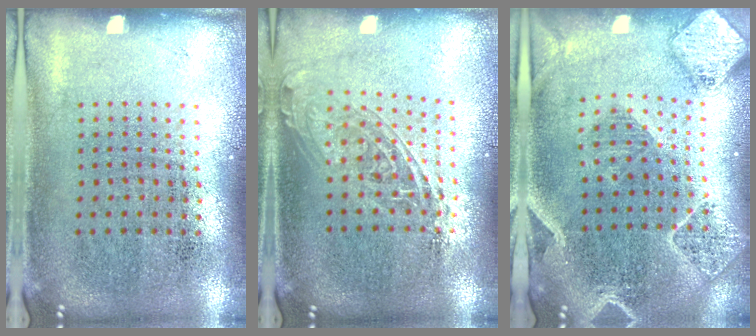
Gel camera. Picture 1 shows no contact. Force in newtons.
{"total": 1.5, "press": 1.3, "slide": 0.9}
{"total": 2.3, "press": 2.1, "slide": 0.9}